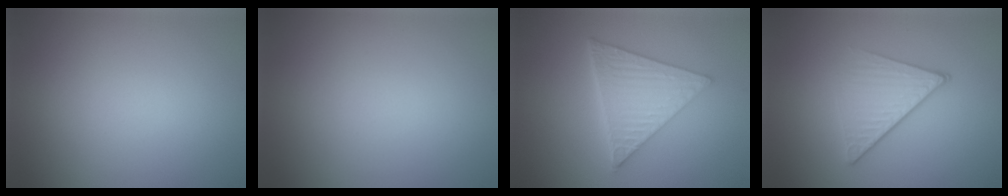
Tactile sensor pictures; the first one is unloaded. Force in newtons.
{"total": 0.0}
{"total": 6.1, "press": 4.6, "slide": 4.1}
{"total": 4.2, "press": 2.9, "slide": 3.0}